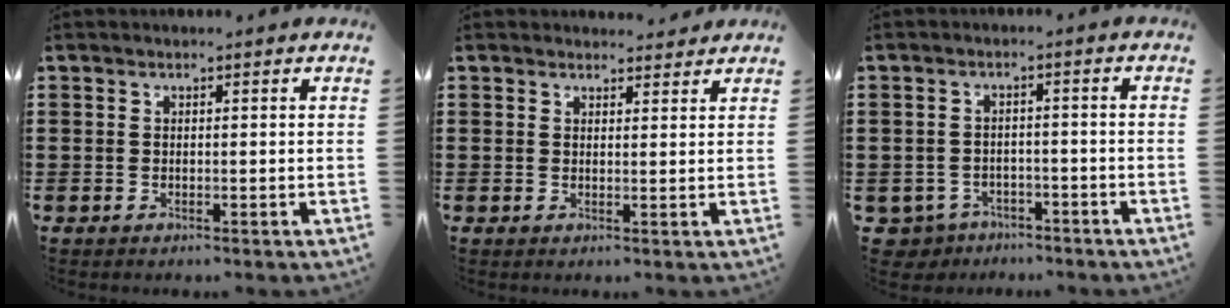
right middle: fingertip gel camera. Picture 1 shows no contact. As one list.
[{"total": 1.9, "force": [1.9, 0.5, -0.1], "torque": [0.004, -0.002, 0.035]}, {"total": 3.1, "force": [-2.9, 1.2, 0.0], "torque": [-0.025, -0.002, -0.068]}]